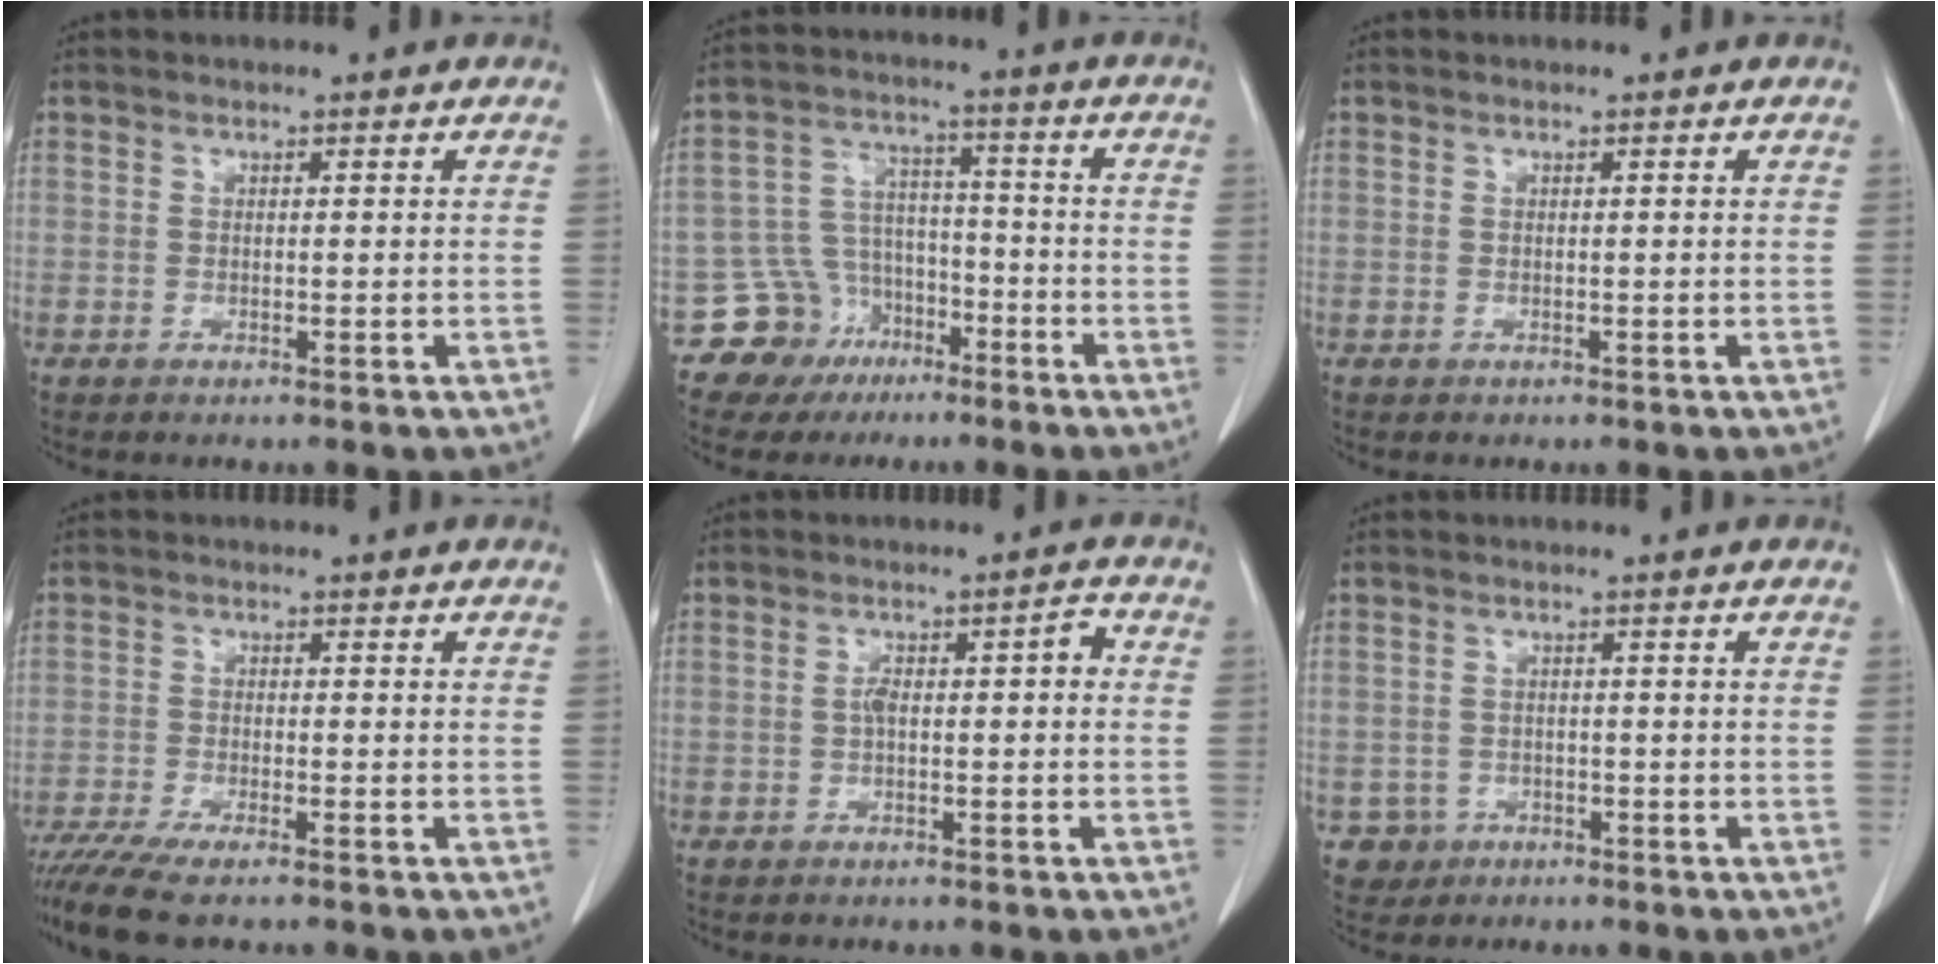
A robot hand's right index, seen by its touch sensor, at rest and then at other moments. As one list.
[{"total": 9.1, "force": [-5.4, 7.3, 0.3], "torque": [0.001, 0.040, -0.083]}, {"total": 0.0}, {"total": 8.4, "force": [-6.9, 1.0, 4.8], "torque": [-0.077, -0.017, -0.113]}, {"total": 3.9, "force": [-0.1, 1.3, 3.7], "torque": [-0.062, 0.021, -0.001]}, {"total": 3.1, "force": [-1.3, 2.8, -0.1], "torque": [0.008, 0.012, -0.016]}]